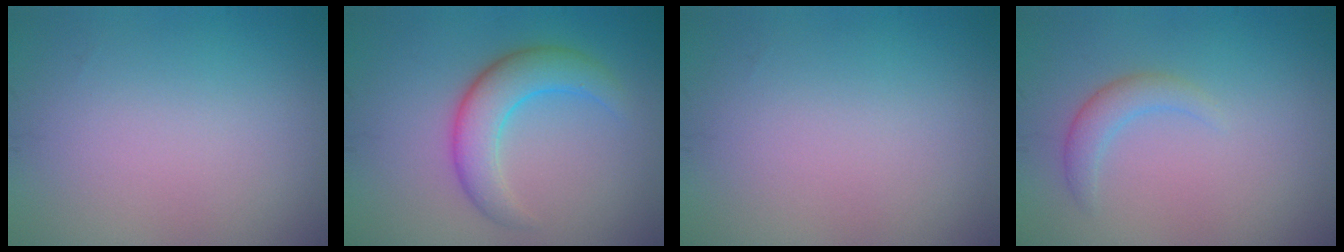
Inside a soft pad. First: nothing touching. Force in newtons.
{"total": 4.5, "press": 4.5, "slide": 0.3}
{"total": 0.0}
{"total": 1.9, "press": 1.9, "slide": 0.0}